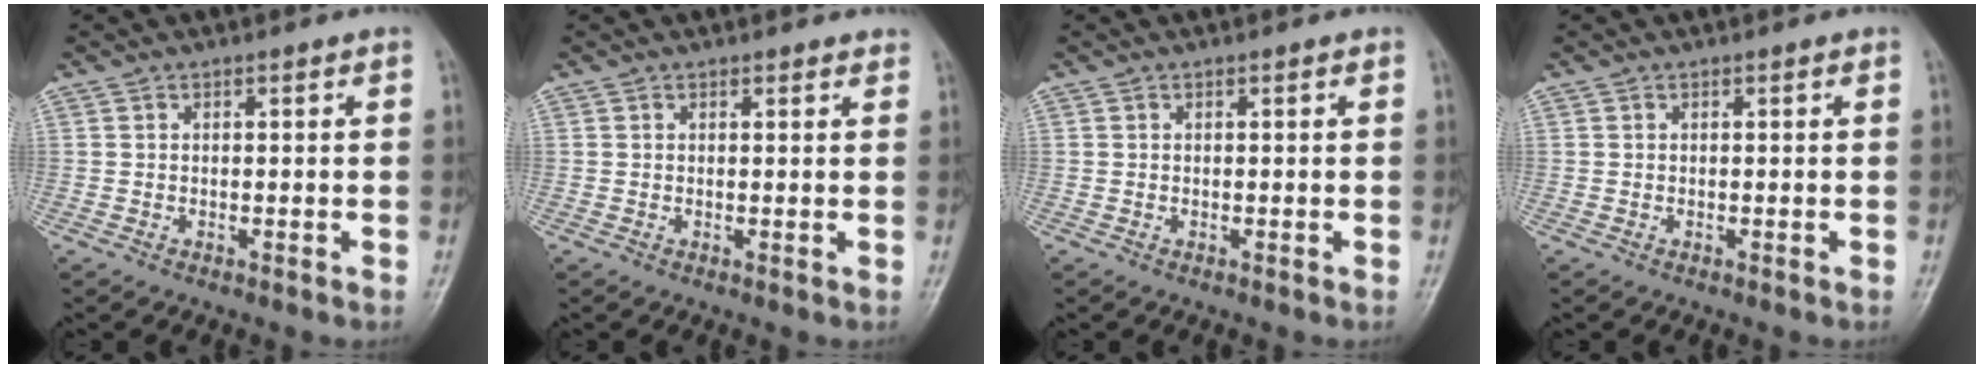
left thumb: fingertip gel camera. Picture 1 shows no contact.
{"total": 1.2, "force": [1.1, 0.5, 0.4], "torque": [0.001, -0.003, 0.010]}
{"total": 0.0}
{"total": 0.0}